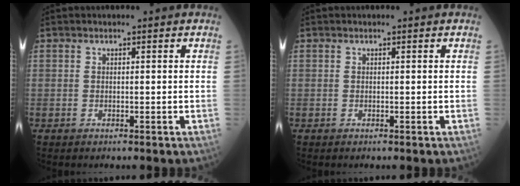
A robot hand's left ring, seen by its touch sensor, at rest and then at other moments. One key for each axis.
{"total": 0.0}